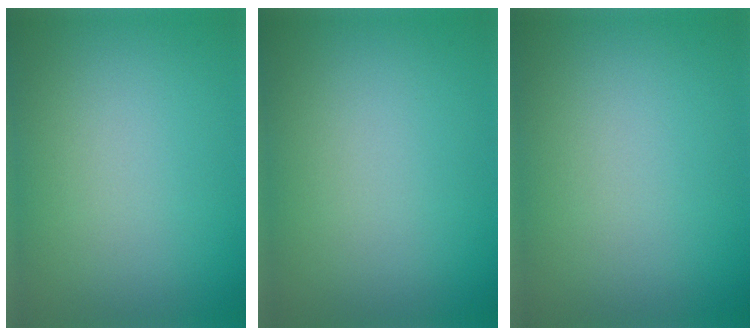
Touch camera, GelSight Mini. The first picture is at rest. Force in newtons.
{"total": 0.0}
{"total": 0.0}